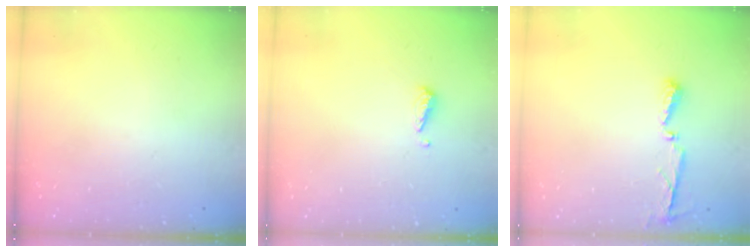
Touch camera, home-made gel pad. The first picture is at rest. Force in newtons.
{"total": 3.9, "press": 3.9, "slide": 0.4}
{"total": 4.9, "press": 4.9, "slide": 0.5}